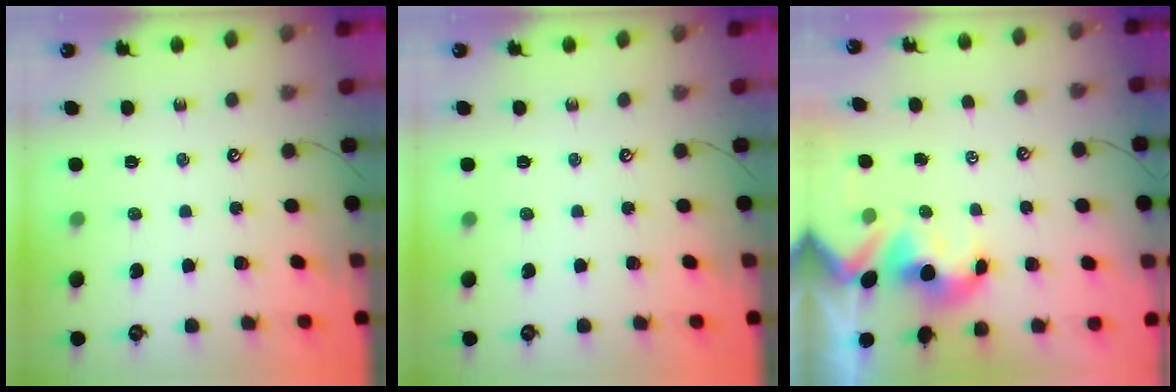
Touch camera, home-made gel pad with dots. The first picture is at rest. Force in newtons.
{"total": 0.0}
{"total": 2.1, "press": 2.0, "slide": 0.7}